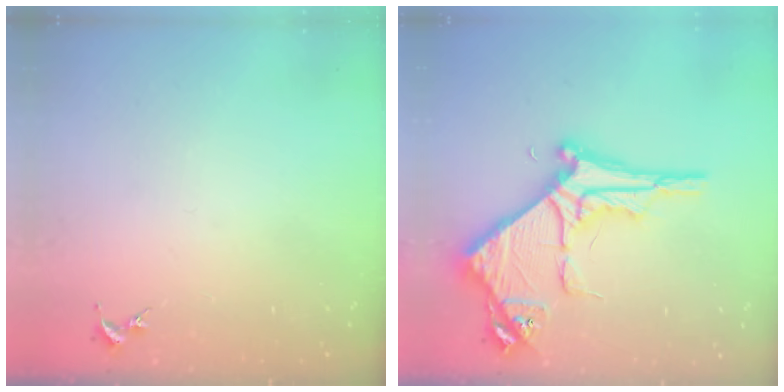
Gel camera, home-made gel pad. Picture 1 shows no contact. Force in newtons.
{"total": 8.7, "press": 8.7, "slide": 1.0}